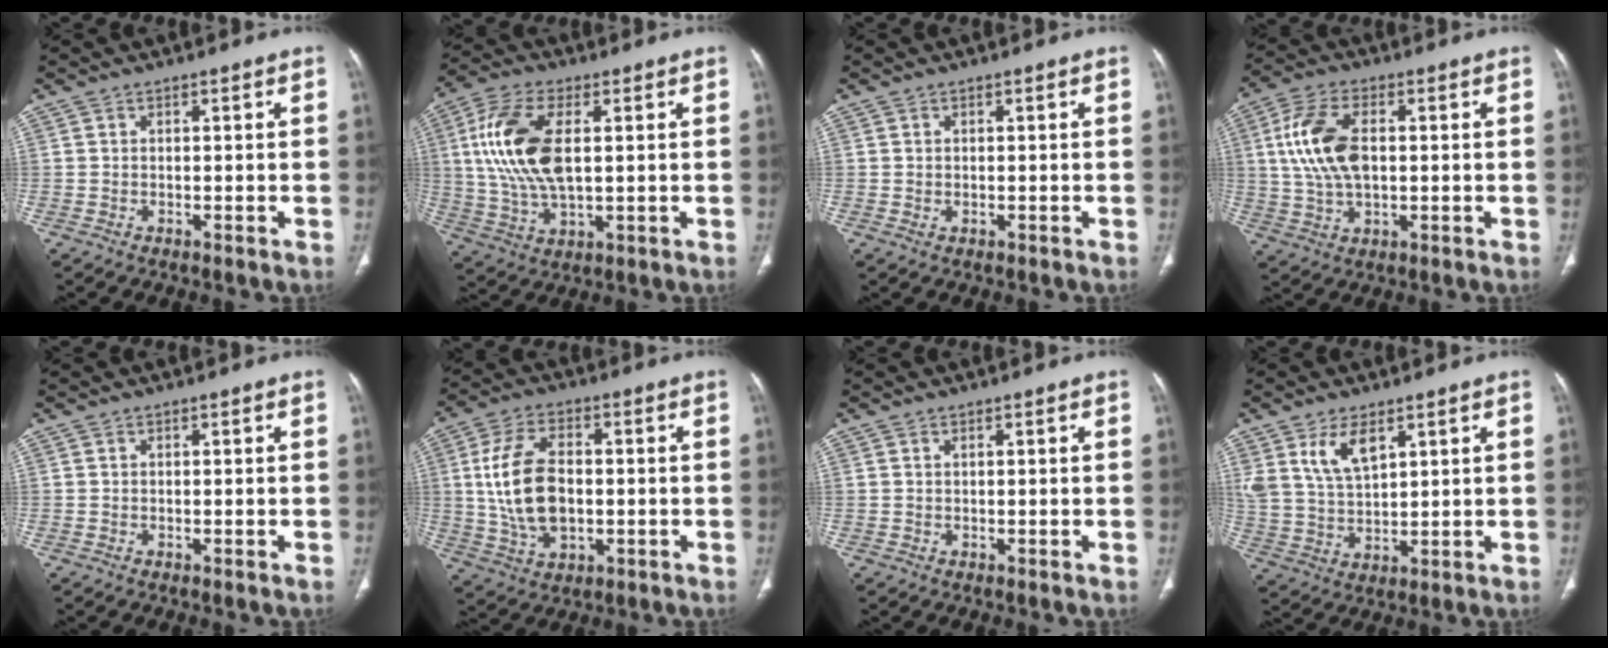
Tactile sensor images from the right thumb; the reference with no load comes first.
{"total": 15.4, "force": [2.6, 7.6, 13.1], "torque": [-0.276, 0.000, 0.053]}
{"total": 0.7, "force": [-0.1, 0.5, 0.5], "torque": [-0.014, 0.003, 0.003]}
{"total": 12.0, "force": [1.5, 6.6, 9.9], "torque": [-0.204, 0.007, 0.030]}
{"total": 0.0}
{"total": 13.7, "force": [0.1, 8.1, 11.0], "torque": [-0.207, 0.006, 0.010]}
{"total": 0.0}
{"total": 8.1, "force": [4.4, 3.9, 5.6], "torque": [-0.100, -0.022, 0.096]}